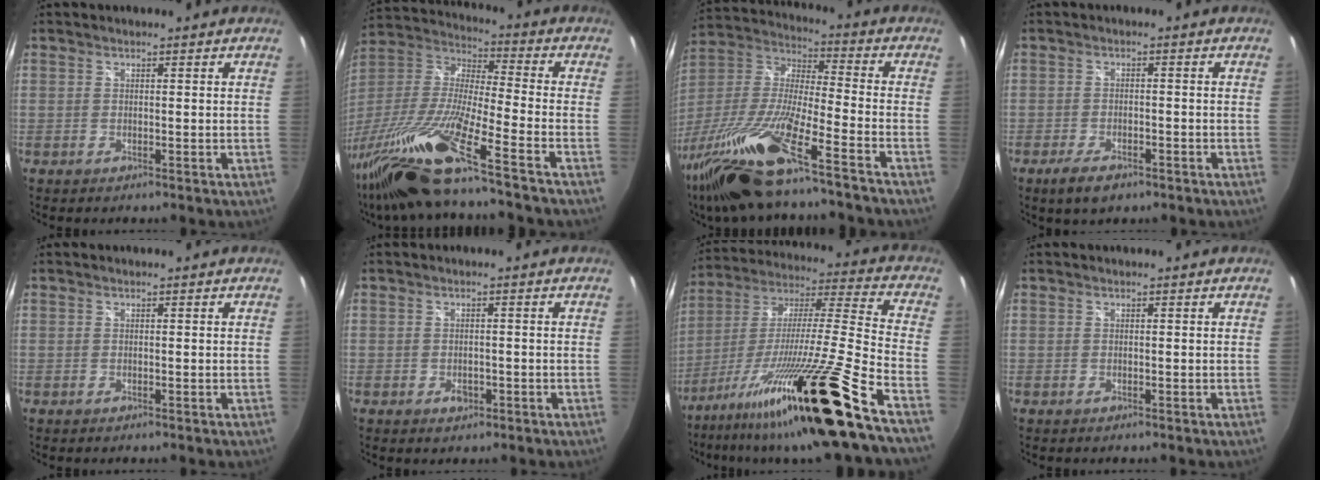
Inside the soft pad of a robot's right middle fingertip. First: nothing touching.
{"total": 22.8, "force": [-16.5, -0.7, 15.7], "torque": [-0.288, -0.061, -0.308]}
{"total": 21.8, "force": [-15.6, 0.8, 15.2], "torque": [-0.291, -0.051, -0.291]}
{"total": 5.4, "force": [-3.6, 2.1, 3.4], "torque": [-0.080, -0.010, -0.058]}
{"total": 0.0}
{"total": 2.2, "force": [-1.0, 1.5, 1.1], "torque": [-0.018, -0.001, -0.015]}
{"total": 27.7, "force": [-19.0, -2.0, 20.0], "torque": [-0.322, -0.063, -0.321]}
{"total": 0.0}